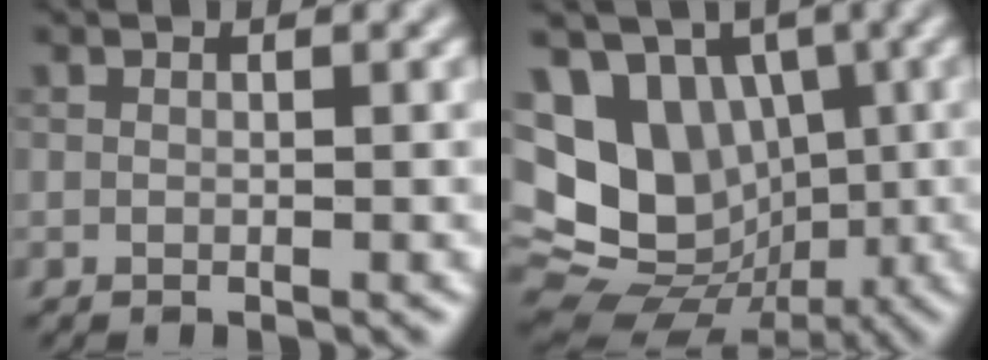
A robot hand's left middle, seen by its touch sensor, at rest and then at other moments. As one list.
[{"total": 15.2, "force": [1.6, 12.8, 8.0], "torque": [-0.160, 0.018, 0.020]}]